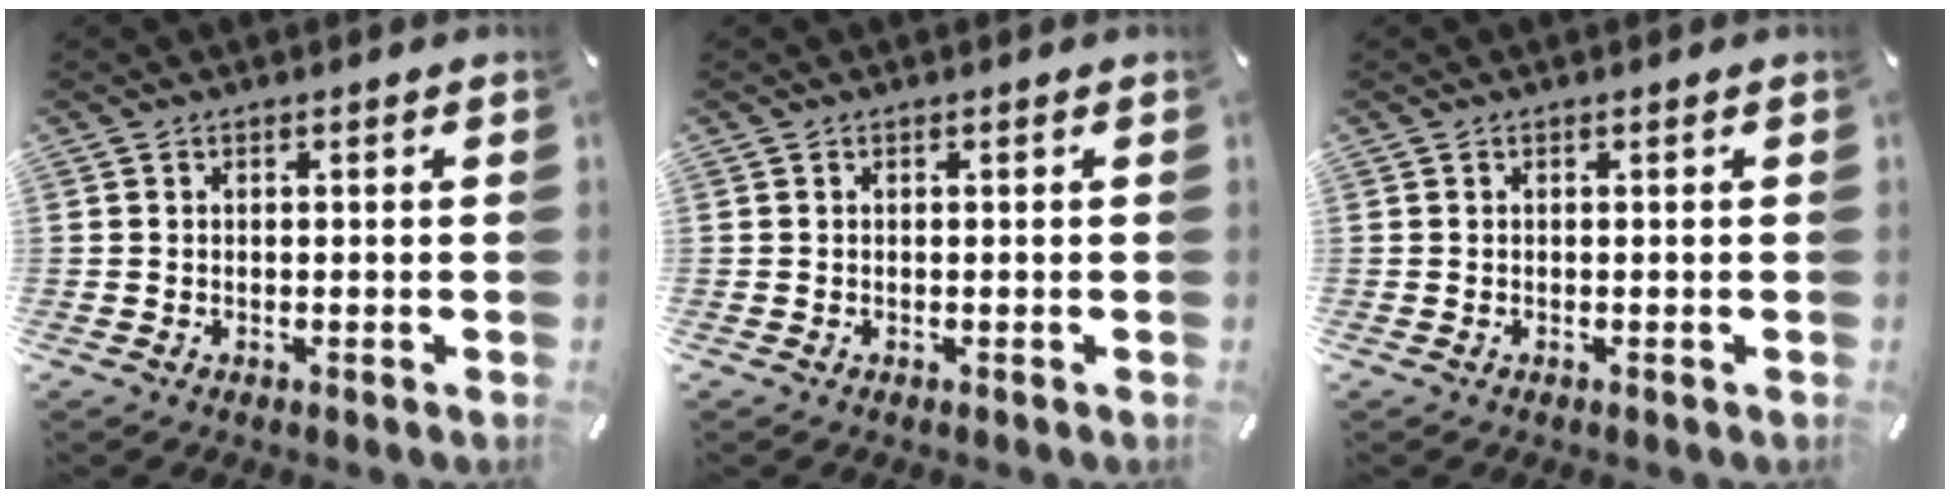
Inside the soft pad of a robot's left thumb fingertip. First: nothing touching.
{"total": 0.0}
{"total": 0.0}